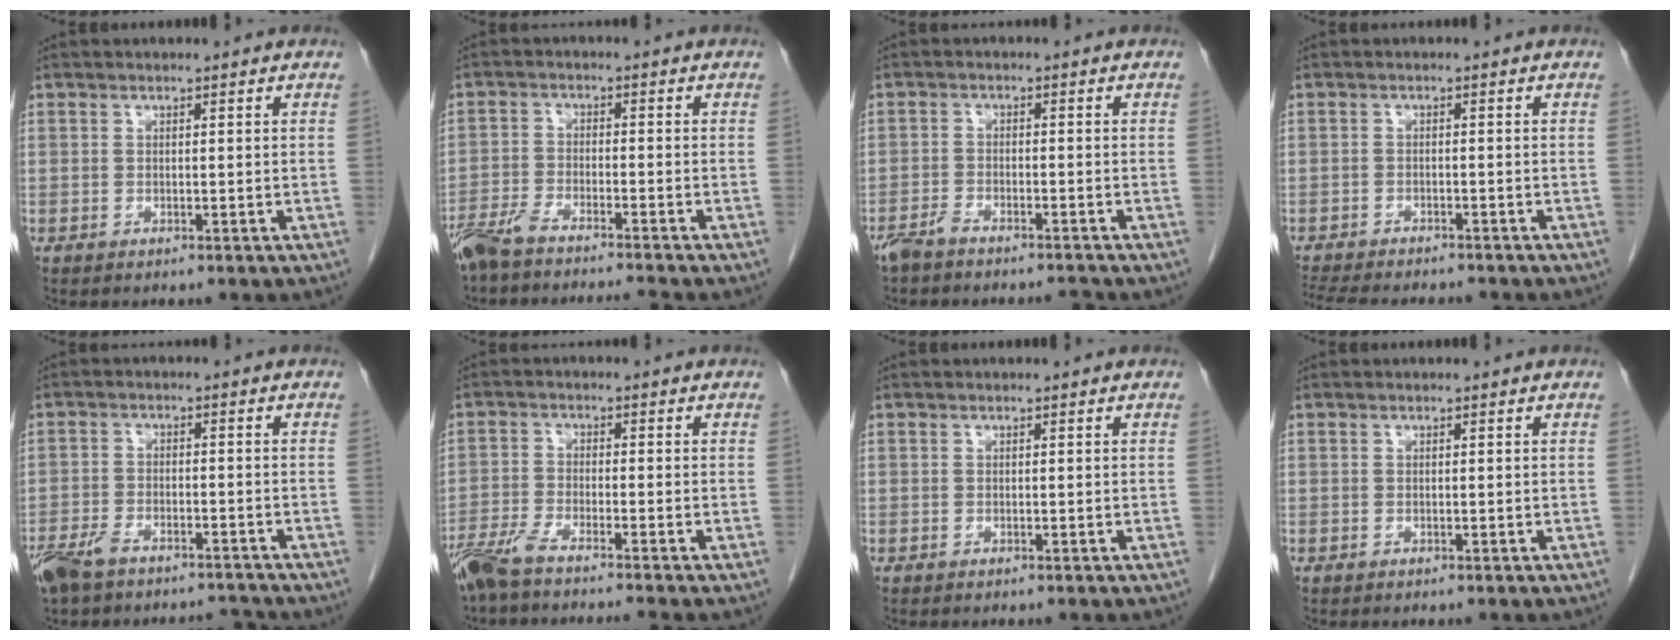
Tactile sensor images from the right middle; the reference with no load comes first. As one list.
[{"total": 8.3, "force": [-7.5, -0.3, 3.5], "torque": [-0.056, -0.009, -0.128]}, {"total": 3.8, "force": [-3.6, 0.3, 1.2], "torque": [-0.020, -0.005, -0.066]}, {"total": 11.7, "force": [-10.4, 2.7, 4.8], "torque": [-0.093, -0.012, -0.146]}, {"total": 8.3, "force": [-7.1, 2.6, 3.3], "torque": [-0.067, 0.001, -0.123]}, {"total": 6.9, "force": [-5.9, -0.6, 3.5], "torque": [-0.061, -0.018, -0.108]}, {"total": 0.0}, {"total": 0.0}]